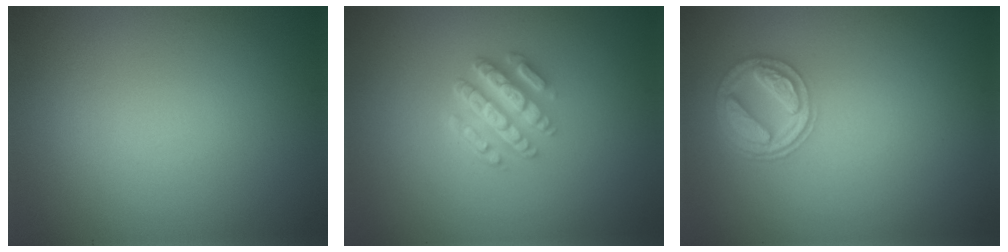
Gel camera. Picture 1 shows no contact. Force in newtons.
{"total": 4.6, "press": 3.3, "slide": 3.2}
{"total": 4.3, "press": 3.6, "slide": 2.3}